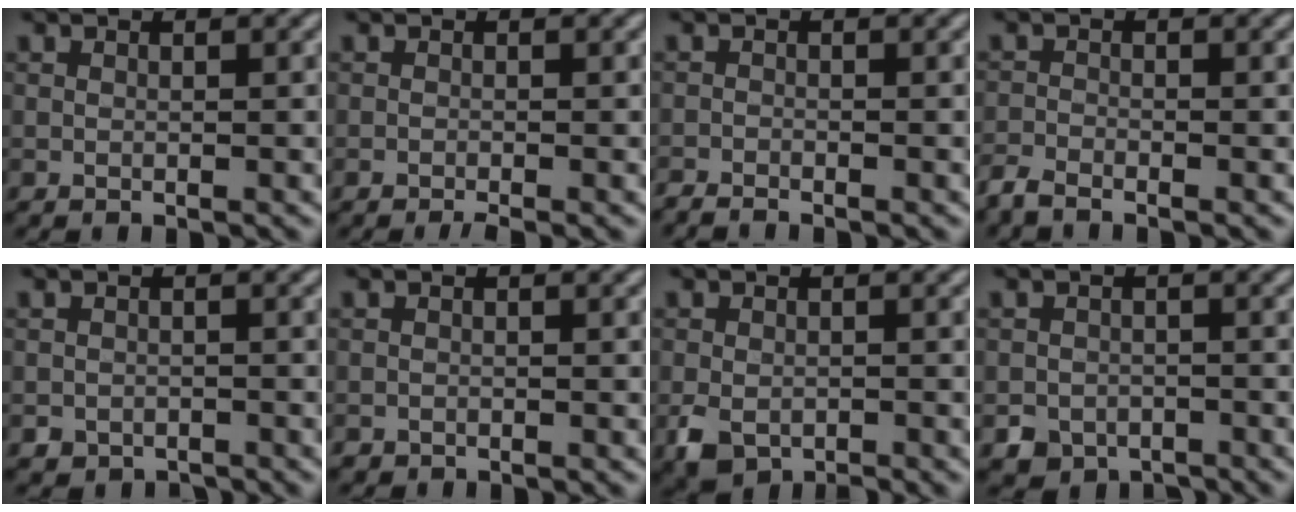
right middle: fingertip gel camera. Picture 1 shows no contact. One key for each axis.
{"total": 1.1, "fx": -0.8, "fy": 0.2, "fz": 0.7, "tx": -0.013, "ty": -0.001, "tz": -0.016}
{"total": 1.6, "fx": -1.6, "fy": 0.0, "fz": 0.3, "tx": -0.011, "ty": -0.003, "tz": -0.034}
{"total": 2.1, "fx": -1.9, "fy": 0.3, "fz": 0.7, "tx": -0.017, "ty": -0.006, "tz": -0.047}
{"total": 1.5, "fx": -1.0, "fy": 1.1, "fz": 0.1, "tx": 0.006, "ty": -0.005, "tz": -0.022}
{"total": 0.7, "fx": -0.5, "fy": 0.4, "fz": -0.1, "tx": 0.005, "ty": -0.004, "tz": -0.012}
{"total": 3.2, "fx": -1.8, "fy": 2.1, "fz": 1.7, "tx": -0.036, "ty": -0.011, "tz": -0.038}
{"total": 3.0, "fx": -2.0, "fy": 2.2, "fz": 0.6, "tx": -0.008, "ty": -0.003, "tz": -0.035}